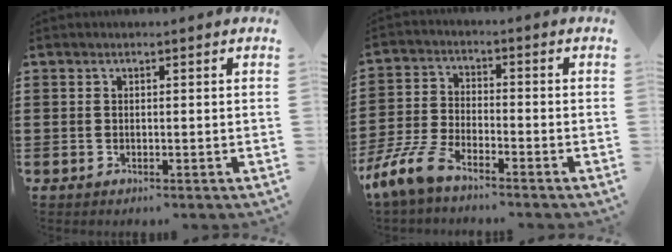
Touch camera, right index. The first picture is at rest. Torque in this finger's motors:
{"motor_torque": [2.12, -0.01, 0.55, 0.18]}